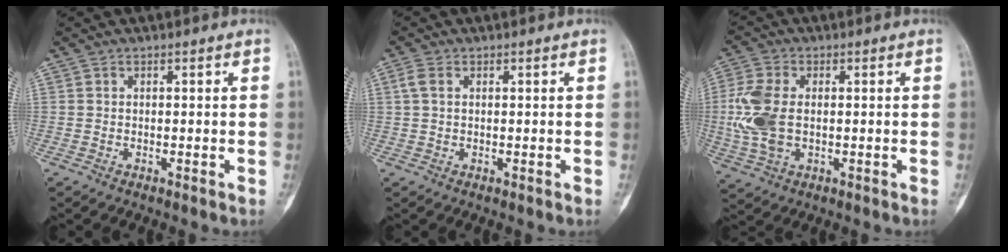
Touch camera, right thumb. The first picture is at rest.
{"total": 2.6, "force": [0.8, 1.5, 2.0], "torque": [-0.055, 0.009, 0.019]}
{"total": 10.2, "force": [0.1, 6.3, 8.1], "torque": [-0.194, 0.003, 0.005]}